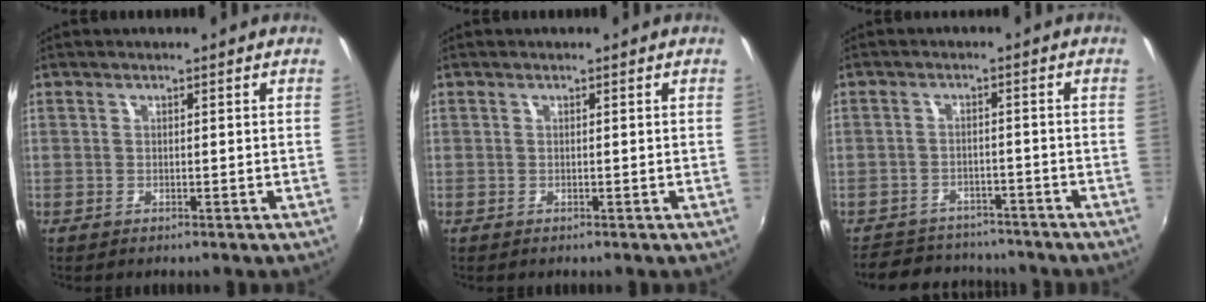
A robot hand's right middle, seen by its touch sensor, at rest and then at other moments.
{"total": 0.0}
{"total": 10.6, "force": [-9.3, 4.2, 2.6], "torque": [-0.072, 0.014, -0.131]}